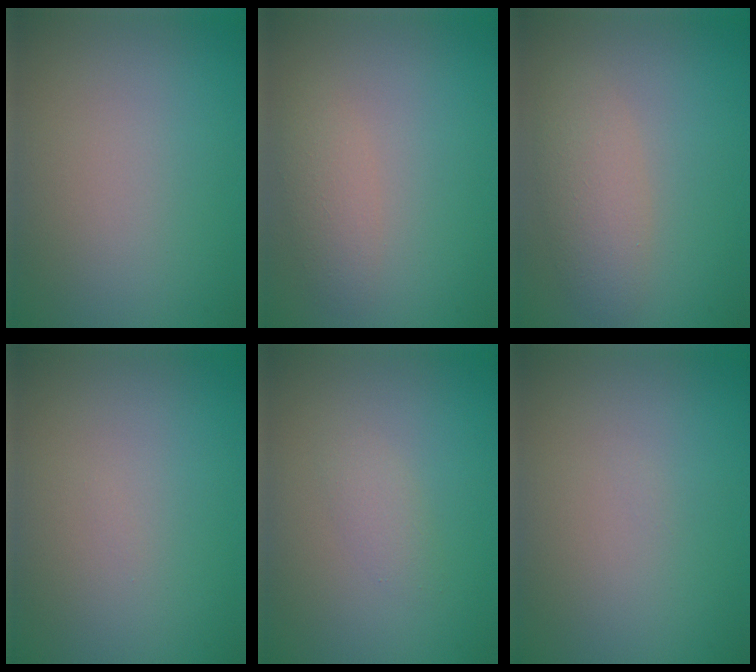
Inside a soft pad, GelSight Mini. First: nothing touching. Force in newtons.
{"total": 1.9, "press": 1.9, "slide": 0.0}
{"total": 2.9, "press": 2.9, "slide": 0.2}
{"total": 0.0}
{"total": 1.3, "press": 1.3, "slide": 0.1}
{"total": 0.0}